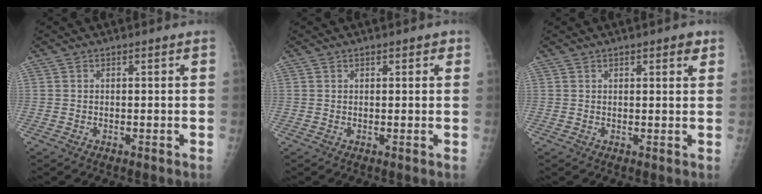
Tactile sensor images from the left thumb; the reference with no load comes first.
{"total": 1.4, "force": [0.8, 0.8, 0.9], "torque": [-0.001, -0.001, 0.007]}
{"total": 2.6, "force": [1.6, 0.9, 1.8], "torque": [-0.014, -0.005, 0.018]}